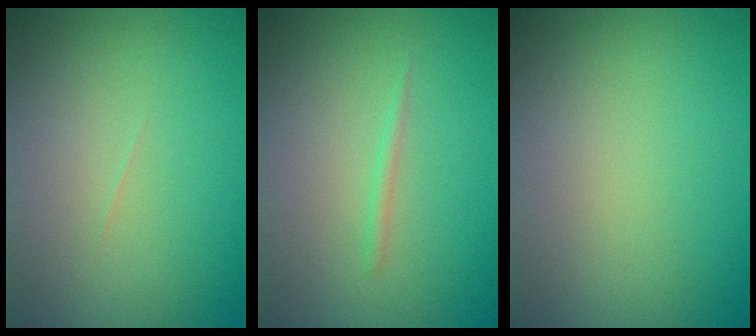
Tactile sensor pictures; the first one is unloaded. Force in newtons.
{"total": 0.7, "press": 0.7, "slide": 0.1}
{"total": 0.0}